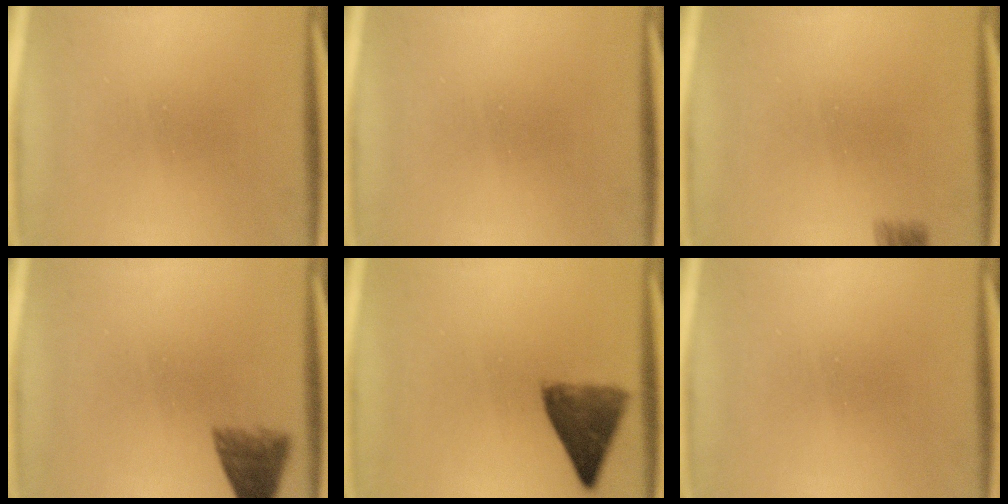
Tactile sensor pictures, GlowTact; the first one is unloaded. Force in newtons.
{"total": 0.0}
{"total": 2.1}
{"total": 4.0}
{"total": 7.1}
{"total": 0.0}